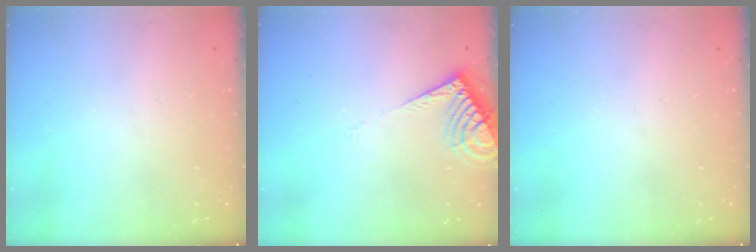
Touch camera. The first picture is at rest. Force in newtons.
{"total": 8.0, "press": 8.0, "slide": 0.8}
{"total": 0.0}